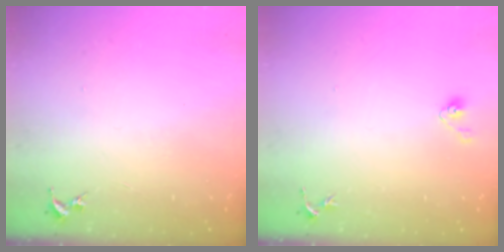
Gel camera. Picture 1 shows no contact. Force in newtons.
{"total": 4.1, "press": 3.9, "slide": 1.2}